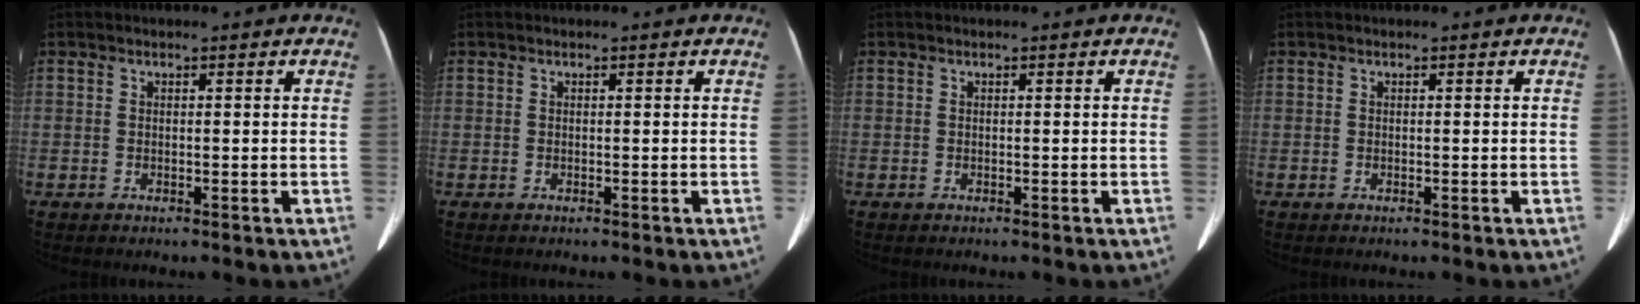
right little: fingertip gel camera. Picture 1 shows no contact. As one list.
[{"total": 0.0}, {"total": 0.0}, {"total": 0.0}]